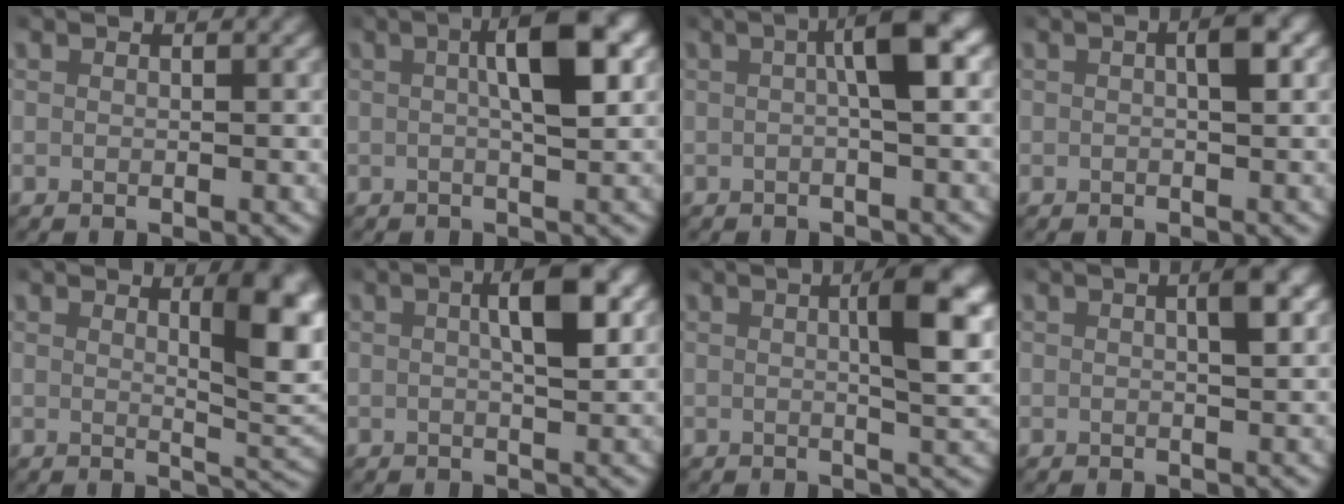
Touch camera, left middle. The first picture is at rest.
{"total": 6.2, "force": [1.1, 1.5, 5.9], "torque": [-0.087, 0.019, 0.007]}
{"total": 4.7, "force": [0.5, 0.9, 4.6], "torque": [-0.068, 0.018, 0.001]}
{"total": 2.3, "force": [0.3, 0.6, 2.2], "torque": [-0.034, 0.008, 0.003]}
{"total": 5.3, "force": [1.7, 1.0, 4.9], "torque": [-0.057, -0.006, 0.027]}
{"total": 4.8, "force": [0.9, 1.2, 4.6], "torque": [-0.067, 0.015, 0.007]}
{"total": 5.2, "force": [1.1, 0.8, 5.0], "torque": [-0.073, 0.005, 0.012]}
{"total": 2.4, "force": [0.5, 0.4, 2.3], "torque": [-0.035, 0.008, 0.004]}